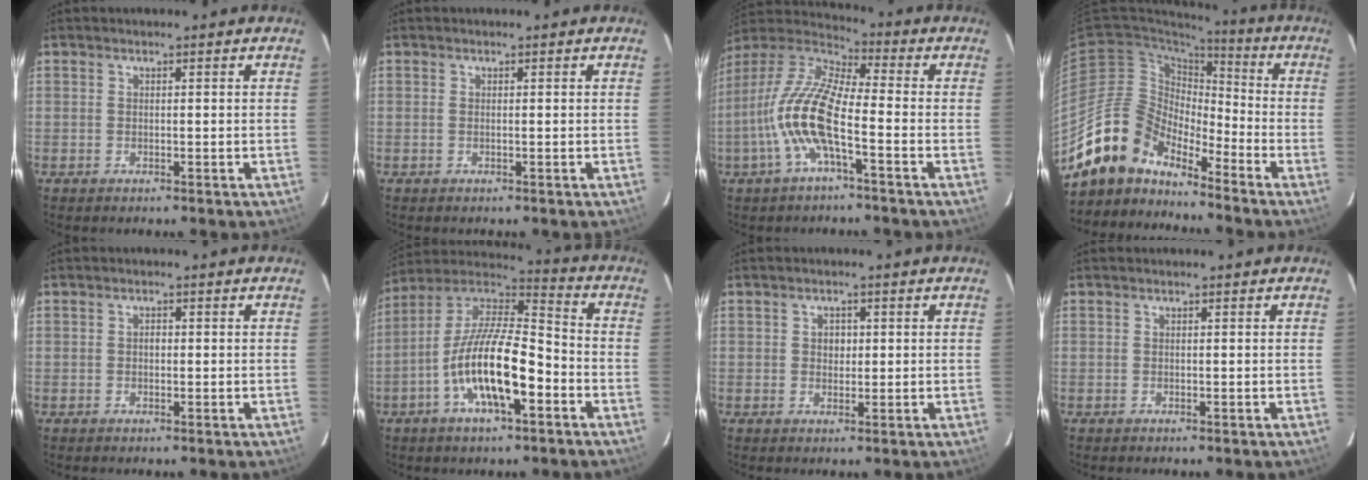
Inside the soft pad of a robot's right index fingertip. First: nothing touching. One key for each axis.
{"total": 0.0}
{"total": 13.8, "fx": -4.4, "fy": 3.4, "fz": 12.6, "tx": -0.256, "ty": 0.001, "tz": -0.094}
{"total": 13.6, "fx": -12.0, "fy": 5.5, "fz": 3.5, "tx": -0.059, "ty": 0.019, "tz": -0.232}
{"total": 0.8, "fx": -0.1, "fy": 0.6, "fz": 0.4, "tx": -0.006, "ty": 0.004, "tz": -0.002}
{"total": 17.2, "fx": -6.5, "fy": 5.8, "fz": 14.9, "tx": -0.282, "ty": -0.007, "tz": -0.125}
{"total": 2.0, "fx": 0.3, "fy": 1.8, "fz": 0.8, "tx": -0.011, "ty": 0.006, "tz": 0.004}
{"total": 0.0}